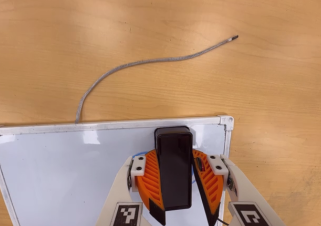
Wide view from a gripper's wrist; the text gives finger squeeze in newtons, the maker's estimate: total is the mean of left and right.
{"total": 10.5, "left": 11.6, "right": 9.3}